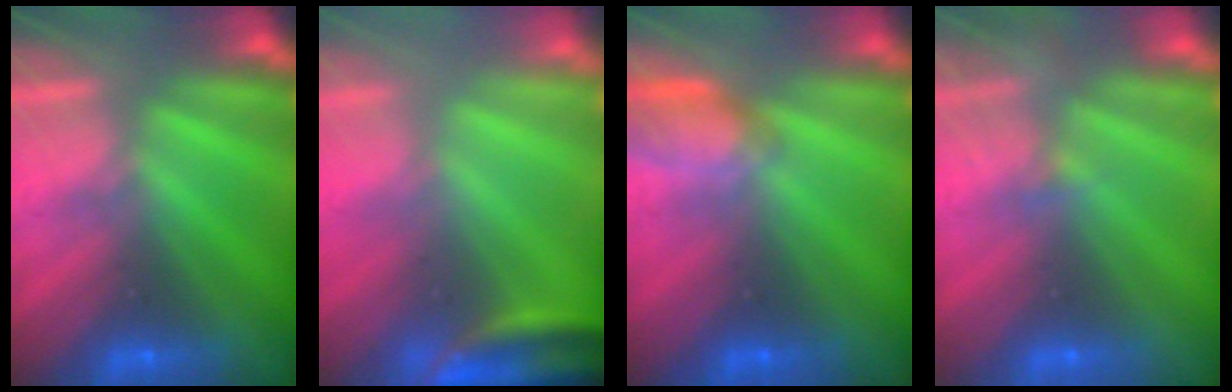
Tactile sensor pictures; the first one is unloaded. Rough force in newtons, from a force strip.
{"total": 3.9}
{"total": 4.2}
{"total": 2.2}